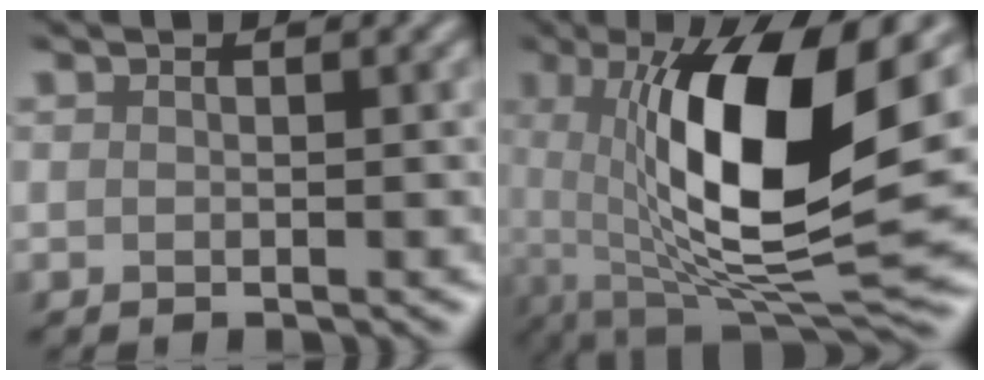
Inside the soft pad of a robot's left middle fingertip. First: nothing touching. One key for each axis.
{"total": 14.1, "fx": 1.9, "fy": 4.2, "fz": 13.3, "tx": -0.221, "ty": -0.011, "tz": 0.034}